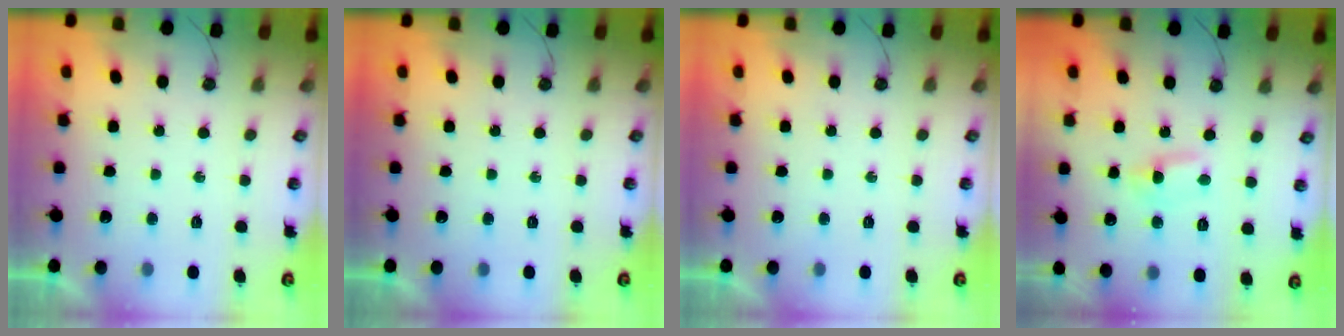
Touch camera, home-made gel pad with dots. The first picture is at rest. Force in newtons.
{"total": 0.0}
{"total": 0.0}
{"total": 1.8, "press": 1.8, "slide": 0.2}